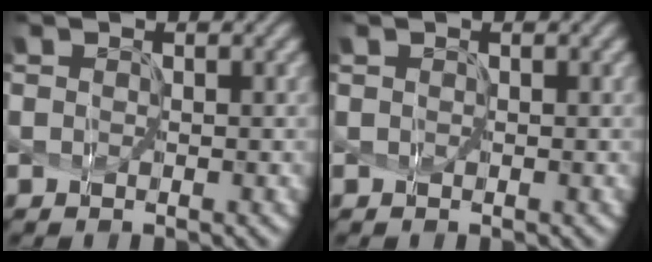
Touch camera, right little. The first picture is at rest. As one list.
[{"total": 0.0}]